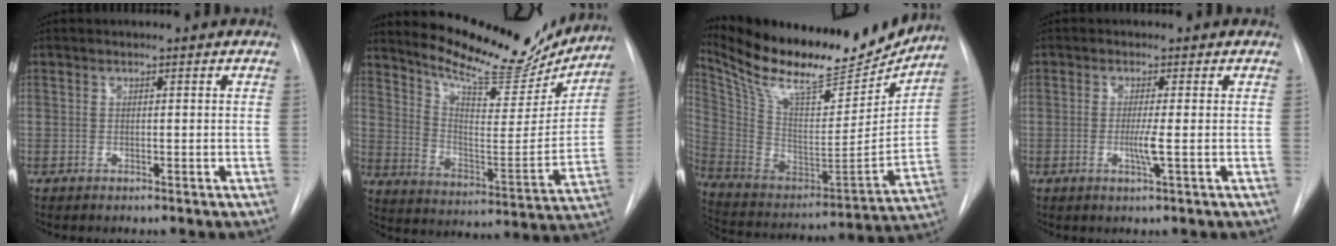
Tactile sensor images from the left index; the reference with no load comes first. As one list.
[{"total": 18.7, "force": [17.2, 4.0, 6.1], "torque": [-0.097, -0.050, 0.248]}, {"total": 25.3, "force": [22.0, 5.9, 11.1], "torque": [-0.208, -0.037, 0.347]}, {"total": 2.6, "force": [-1.1, -0.5, 2.3], "torque": [-0.047, -0.012, -0.020]}]